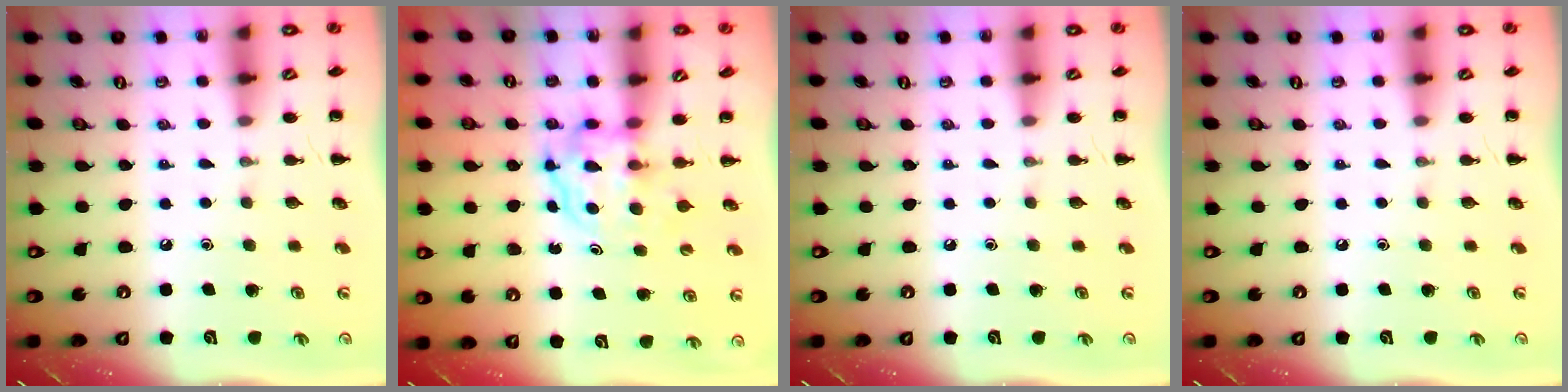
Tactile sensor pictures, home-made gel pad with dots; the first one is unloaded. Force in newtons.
{"total": 3.9, "press": 3.9, "slide": 0.2}
{"total": 0.0}
{"total": 0.0}